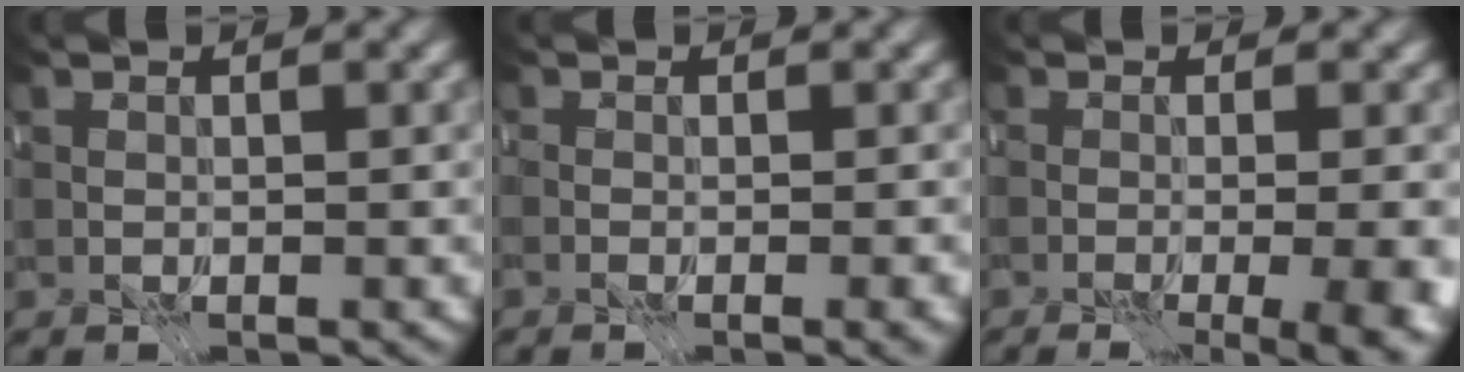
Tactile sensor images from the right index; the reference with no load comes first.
{"total": 2.3, "force": [-1.6, 0.4, 1.5], "torque": [0.024, -0.009, -0.025]}
{"total": 9.8, "force": [-3.3, 4.2, 8.2], "torque": [-0.077, -0.009, -0.017]}